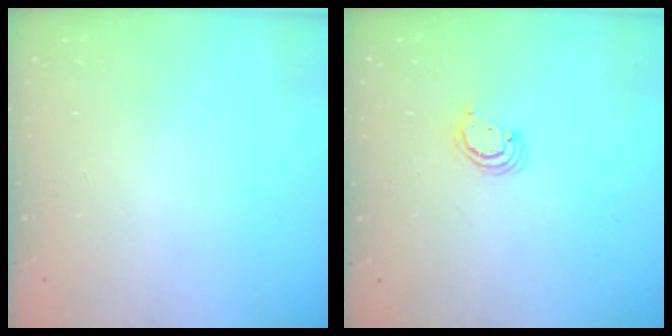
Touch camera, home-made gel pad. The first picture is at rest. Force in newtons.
{"total": 2.6, "press": 2.5, "slide": 0.2}